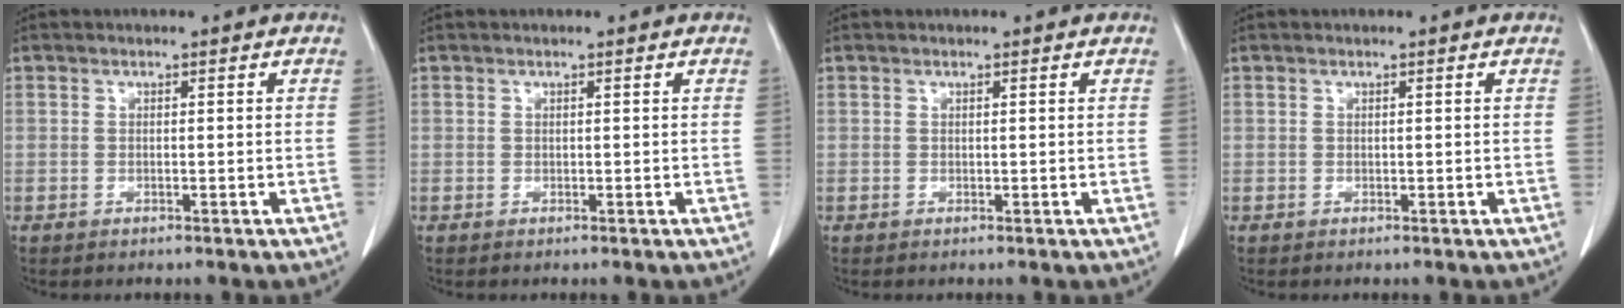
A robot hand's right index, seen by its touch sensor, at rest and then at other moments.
{"total": 0.0}
{"total": 0.0}
{"total": 0.0}